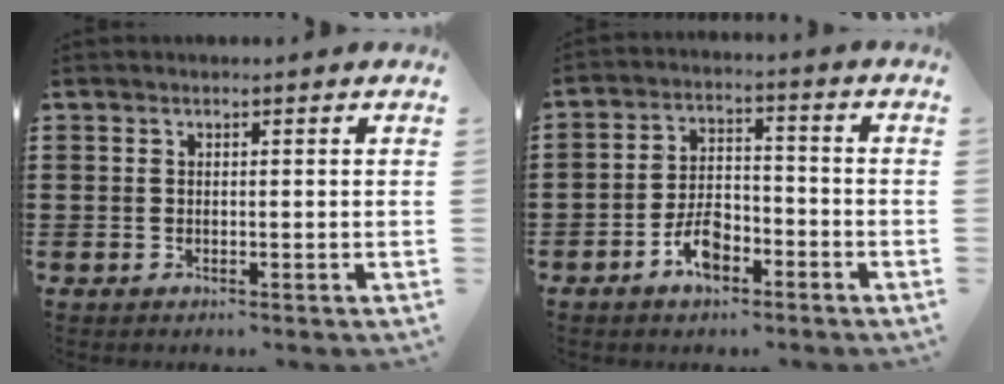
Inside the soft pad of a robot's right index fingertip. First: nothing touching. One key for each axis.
{"total": 6.3, "fx": -3.5, "fy": 3.1, "fz": 4.2, "tx": -0.086, "ty": 0.008, "tz": -0.068}